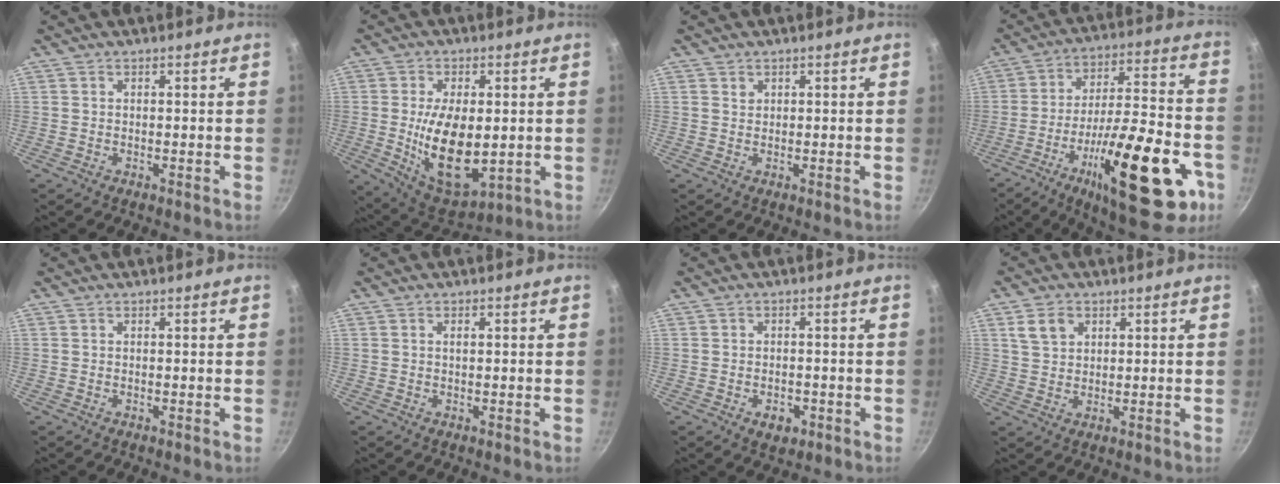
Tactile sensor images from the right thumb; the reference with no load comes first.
{"total": 15.3, "force": [-0.7, 8.2, 12.9], "torque": [-0.211, -0.015, 0.005]}
{"total": 0.8, "force": [0.5, 0.6, 0.2], "torque": [-0.001, 0.000, 0.010]}
{"total": 28.7, "force": [-11.6, 9.9, 24.3], "torque": [-0.321, 0.042, -0.170]}
{"total": 0.0}
{"total": 0.7, "force": [0.2, 0.2, 0.6], "torque": [-0.010, 0.001, 0.004]}
{"total": 3.8, "force": [-1.5, 2.6, 2.3], "torque": [-0.025, 0.011, -0.016]}
{"total": 4.9, "force": [2.1, 3.7, 2.4], "torque": [-0.026, 0.000, 0.043]}